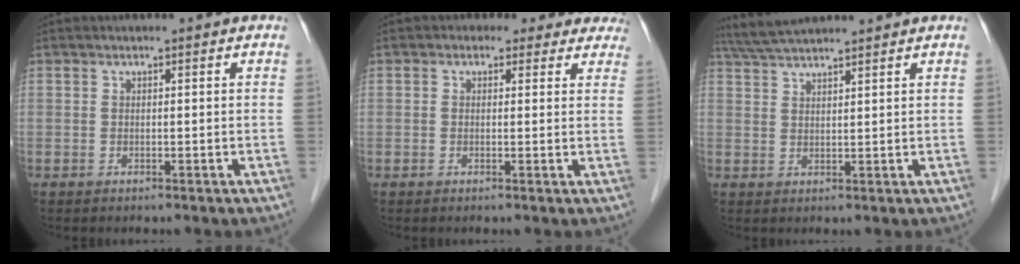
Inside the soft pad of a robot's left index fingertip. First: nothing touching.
{"total": 6.8, "force": [5.6, 3.7, 1.0], "torque": [0.014, 0.011, 0.044]}
{"total": 6.7, "force": [6.1, -0.3, 2.7], "torque": [-0.052, 0.035, 0.112]}